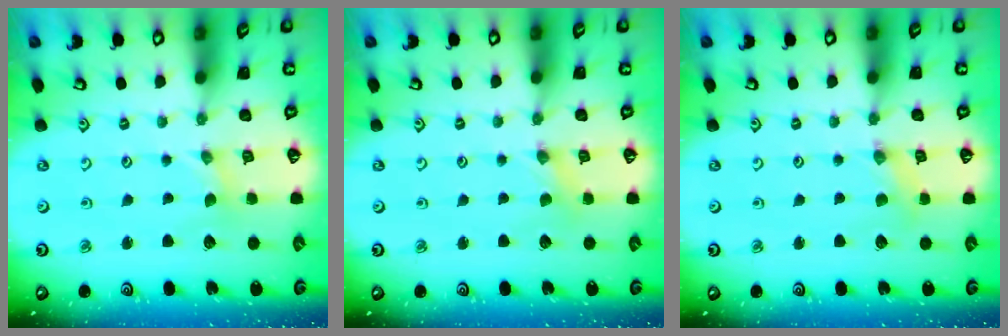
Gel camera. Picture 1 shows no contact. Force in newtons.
{"total": 0.8, "press": 0.8, "slide": 0.2}
{"total": 1.9, "press": 1.9, "slide": 0.3}